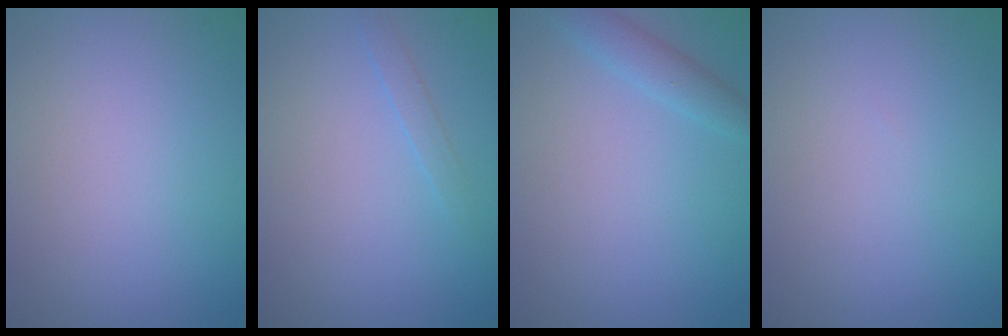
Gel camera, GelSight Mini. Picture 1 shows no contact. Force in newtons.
{"total": 0.9, "press": 0.9, "slide": 0.0}
{"total": 1.9, "press": 1.9, "slide": 0.1}
{"total": 0.0}